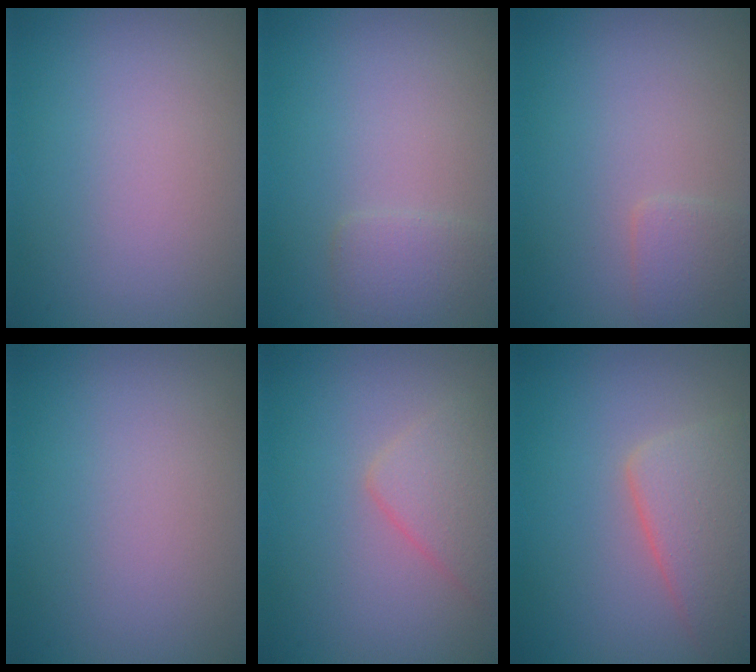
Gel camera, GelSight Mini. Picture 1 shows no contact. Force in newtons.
{"total": 1.6, "press": 1.6, "slide": 0.2}
{"total": 1.3, "press": 1.3, "slide": 0.0}
{"total": 0.0}
{"total": 2.7, "press": 2.7, "slide": 0.1}
{"total": 4.6, "press": 4.5, "slide": 0.3}